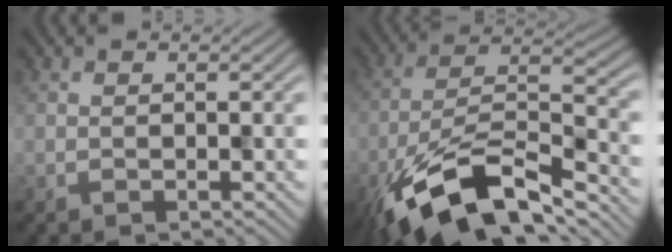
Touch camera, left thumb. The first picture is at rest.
{"total": 14.6, "force": [-9.4, 5.0, 10.1], "torque": [-0.199, -0.014, -0.179]}